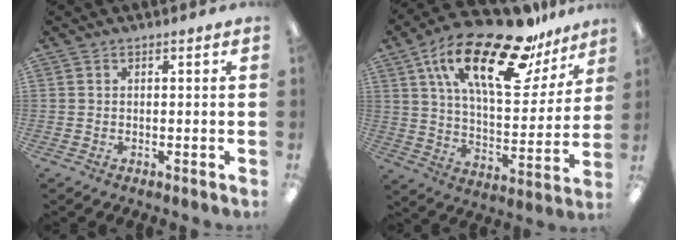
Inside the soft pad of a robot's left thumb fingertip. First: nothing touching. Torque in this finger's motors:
{"motor_torque": [0.48, 0.60, 1.70, -1.07, 0.50]}